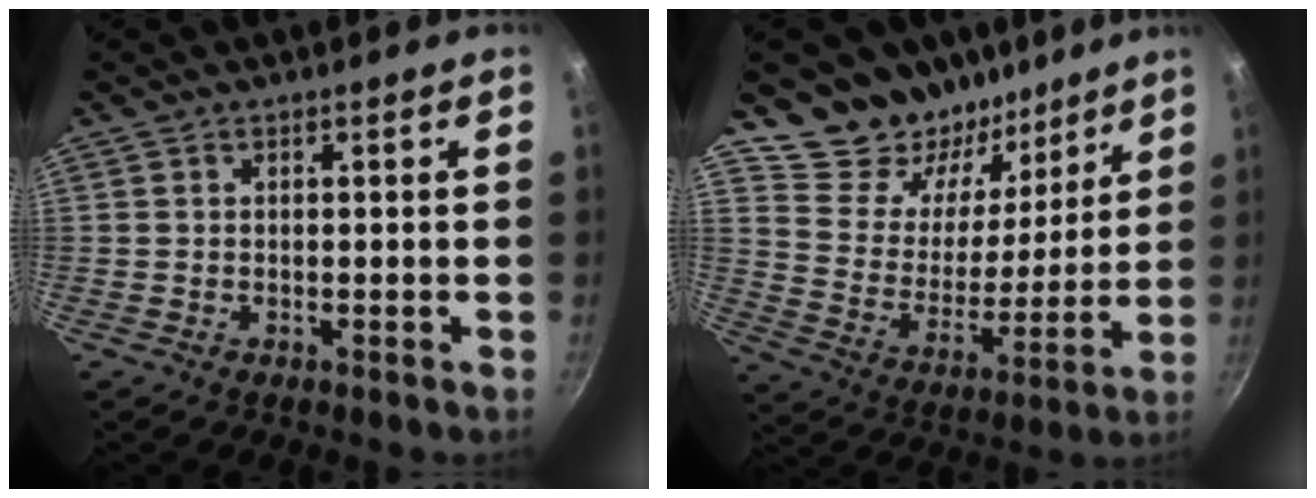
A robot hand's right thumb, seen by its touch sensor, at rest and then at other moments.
{"total": 16.1, "force": [13.0, 9.0, 3.2], "torque": [-0.011, -0.121, 0.219]}